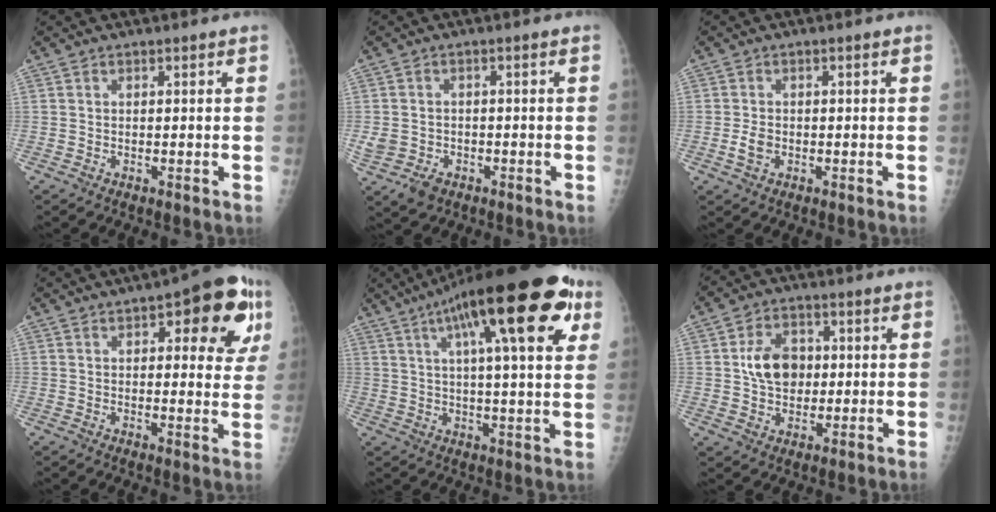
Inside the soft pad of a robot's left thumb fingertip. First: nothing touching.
{"total": 6.6, "force": [-3.1, 5.2, 2.8], "torque": [-0.067, 0.015, -0.040]}
{"total": 2.6, "force": [-0.7, 1.7, 1.8], "torque": [-0.033, 0.005, -0.013]}
{"total": 14.7, "force": [6.2, 5.8, 12.0], "torque": [-0.100, -0.006, 0.067]}
{"total": 24.3, "force": [11.1, 6.4, 20.7], "torque": [-0.299, 0.006, 0.158]}
{"total": 8.7, "force": [0.8, 6.7, 5.5], "torque": [-0.066, 0.003, 0.013]}